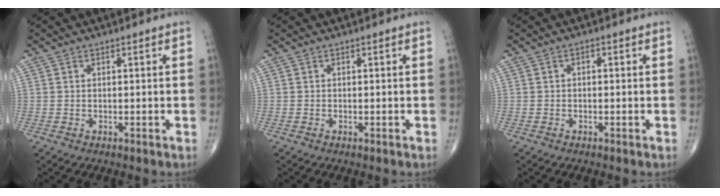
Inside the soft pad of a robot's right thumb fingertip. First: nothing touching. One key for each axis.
{"total": 0.0}
{"total": 0.8, "fx": 0.0, "fy": 0.5, "fz": 0.6, "tx": -0.002, "ty": 0.003, "tz": -0.005}